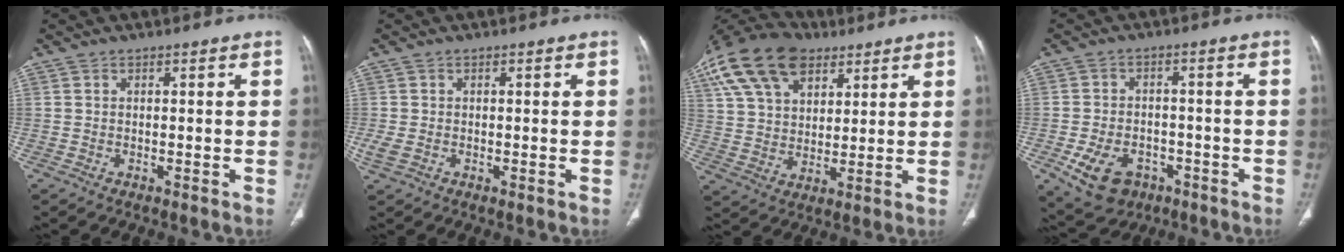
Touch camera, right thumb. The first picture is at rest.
{"total": 2.2, "force": [-0.4, 1.5, 1.6], "torque": [-0.051, 0.001, -0.005]}
{"total": 22.2, "force": [11.8, 13.4, 13.2], "torque": [-0.276, 0.021, 0.215]}
{"total": 10.2, "force": [-4.6, 7.2, 5.6], "torque": [-0.093, 0.024, -0.060]}